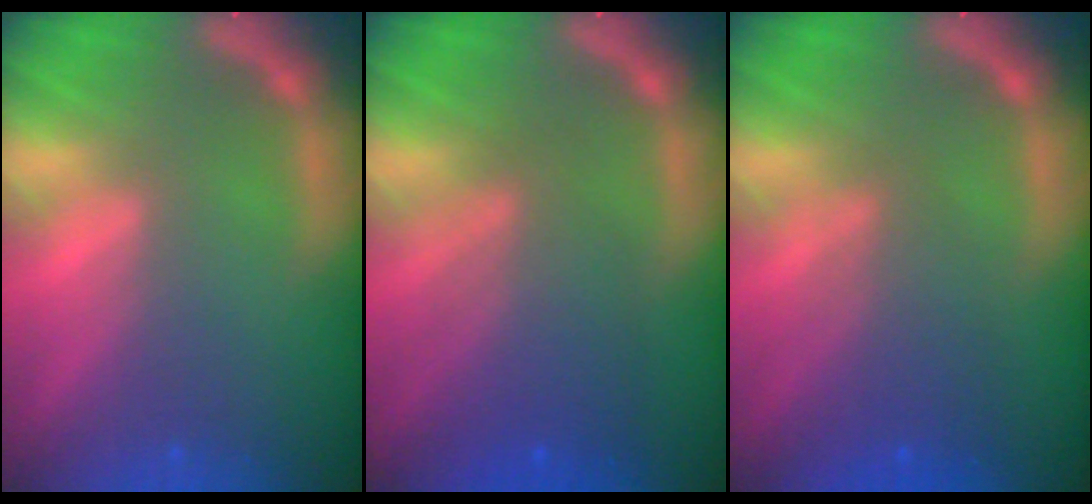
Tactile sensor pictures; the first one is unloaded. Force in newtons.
{"total": 6.0}
{"total": 4.1}